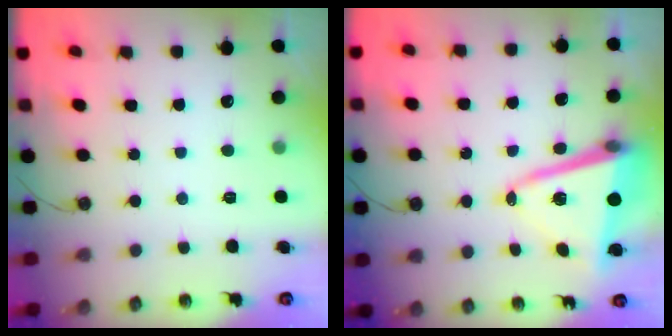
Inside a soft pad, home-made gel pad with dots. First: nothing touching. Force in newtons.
{"total": 12.7, "press": 12.6, "slide": 1.4}